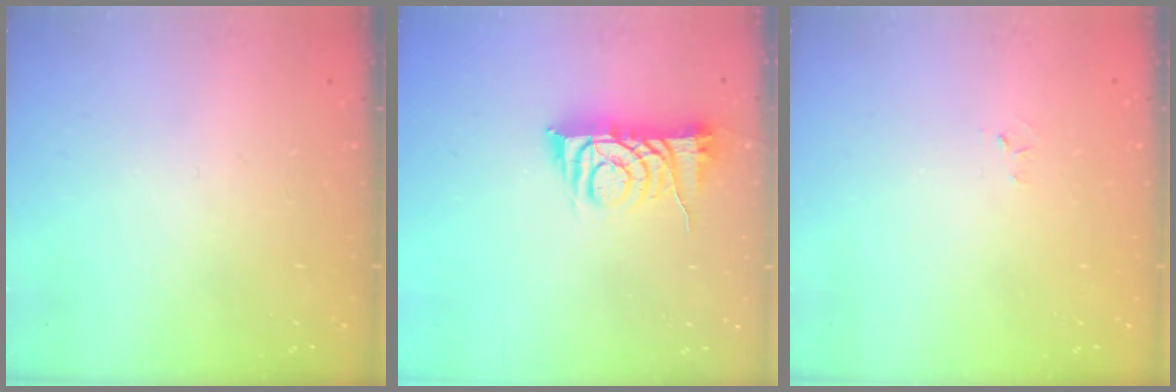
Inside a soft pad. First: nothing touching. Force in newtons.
{"total": 9.4, "press": 9.4, "slide": 0.5}
{"total": 2.6, "press": 2.6, "slide": 0.4}